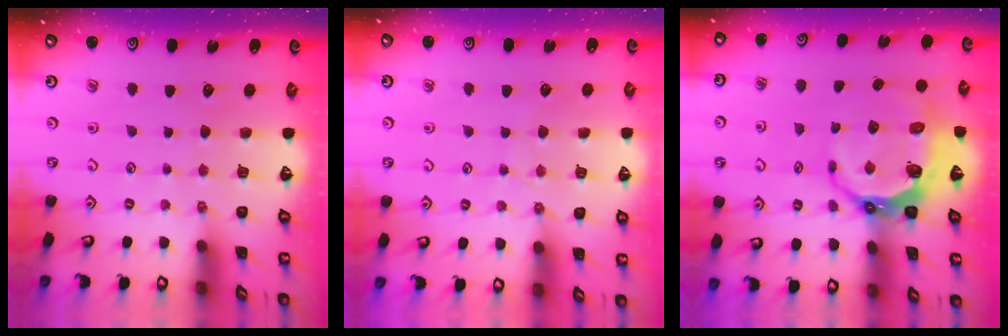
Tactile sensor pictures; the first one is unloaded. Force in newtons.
{"total": 6.0, "press": 6.0, "slide": 0.7}
{"total": 10.7, "press": 9.9, "slide": 4.0}